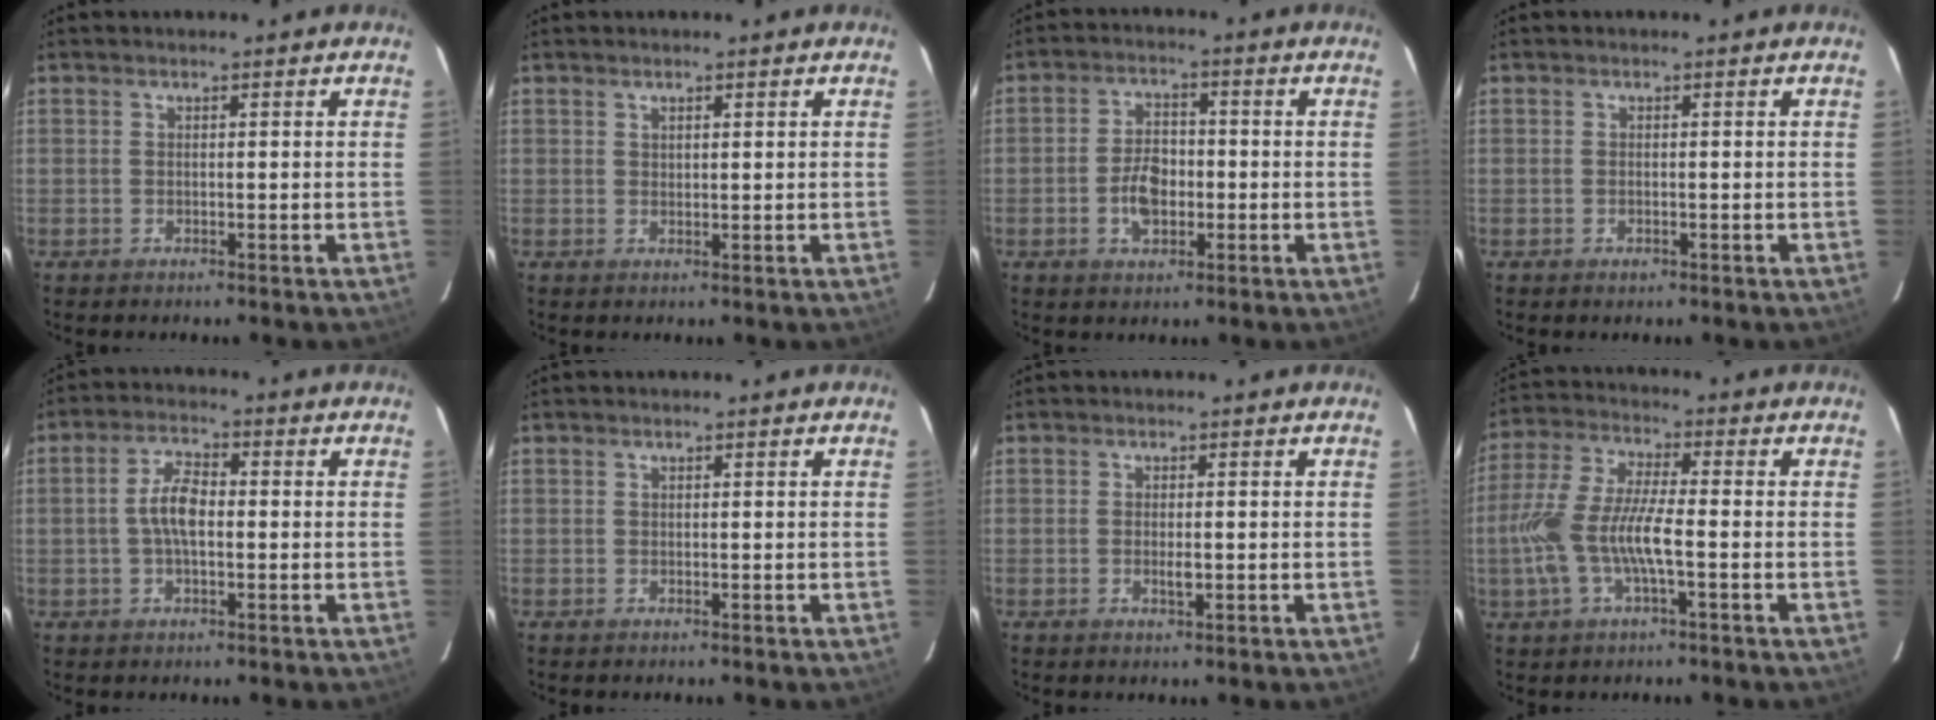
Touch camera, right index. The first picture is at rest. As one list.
[{"total": 1.1, "force": [0.8, 0.5, 0.4], "torque": [-0.004, 0.002, 0.015]}, {"total": 6.5, "force": [-1.6, 4.1, 4.9], "torque": [-0.093, 0.011, -0.023]}, {"total": 0.9, "force": [-0.4, 0.6, 0.5], "torque": [-0.008, 0.000, -0.006]}, {"total": 5.6, "force": [-0.4, 2.4, 5.0], "torque": [-0.101, 0.012, -0.007]}, {"total": 0.0}, {"total": 2.0, "force": [-0.4, 0.8, 1.7], "torque": [-0.031, -0.001, -0.007]}, {"total": 11.9, "force": [-2.7, 3.0, 11.1], "torque": [-0.243, 0.000, -0.052]}]